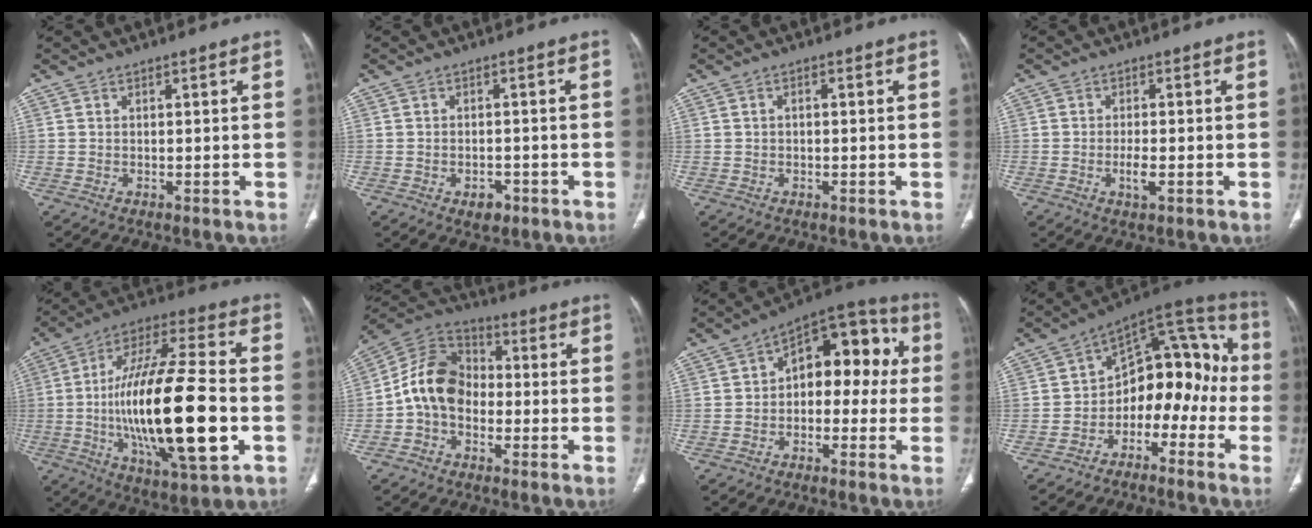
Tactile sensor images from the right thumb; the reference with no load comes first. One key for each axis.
{"total": 3.2, "fx": -1.6, "fy": 2.0, "fz": 1.8, "tx": -0.018, "ty": 0.007, "tz": -0.017}
{"total": 0.8, "fx": -0.1, "fy": 0.5, "fz": 0.6, "tx": -0.010, "ty": 0.003, "tz": -0.003}
{"total": 3.1, "fx": -1.0, "fy": 1.0, "fz": 2.7, "tx": -0.054, "ty": -0.002, "tz": -0.017}
{"total": 26.8, "fx": -4.3, "fy": 8.3, "fz": 25.2, "tx": -0.464, "ty": 0.014, "tz": -0.063}
{"total": 11.4, "fx": -2.0, "fy": 8.6, "fz": 7.2, "tx": -0.122, "ty": 0.038, "tz": -0.053}
{"total": 14.2, "fx": 0.9, "fy": 8.9, "fz": 11.1, "tx": -0.094, "ty": 0.053, "tz": -0.004}
{"total": 13.3, "fx": -3.5, "fy": 8.9, "fz": 9.2, "tx": -0.086, "ty": 0.071, "tz": -0.065}